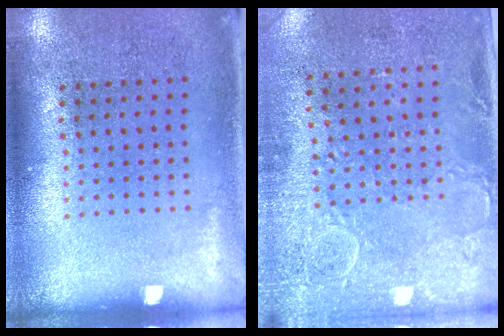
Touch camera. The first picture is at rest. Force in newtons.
{"total": 3.0, "press": 2.2, "slide": 2.0}